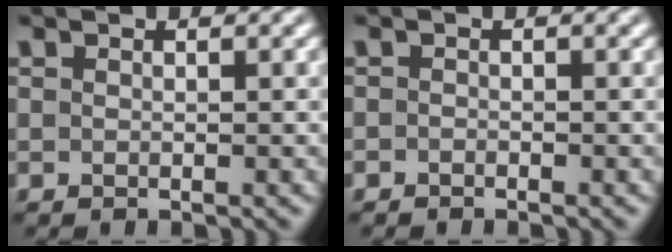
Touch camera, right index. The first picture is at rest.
{"total": 0.9, "force": [-0.8, -0.3, -0.3], "torque": [0.007, -0.009, -0.010]}